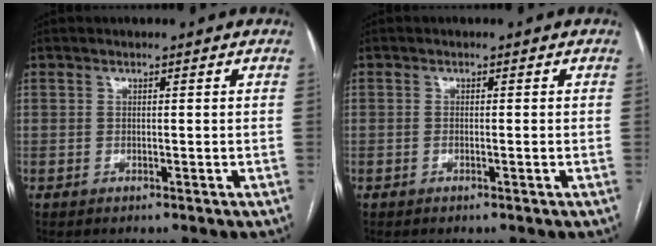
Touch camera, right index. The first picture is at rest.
{"total": 0.7, "force": [-0.2, 0.1, 0.7], "torque": [-0.012, -0.001, -0.001]}